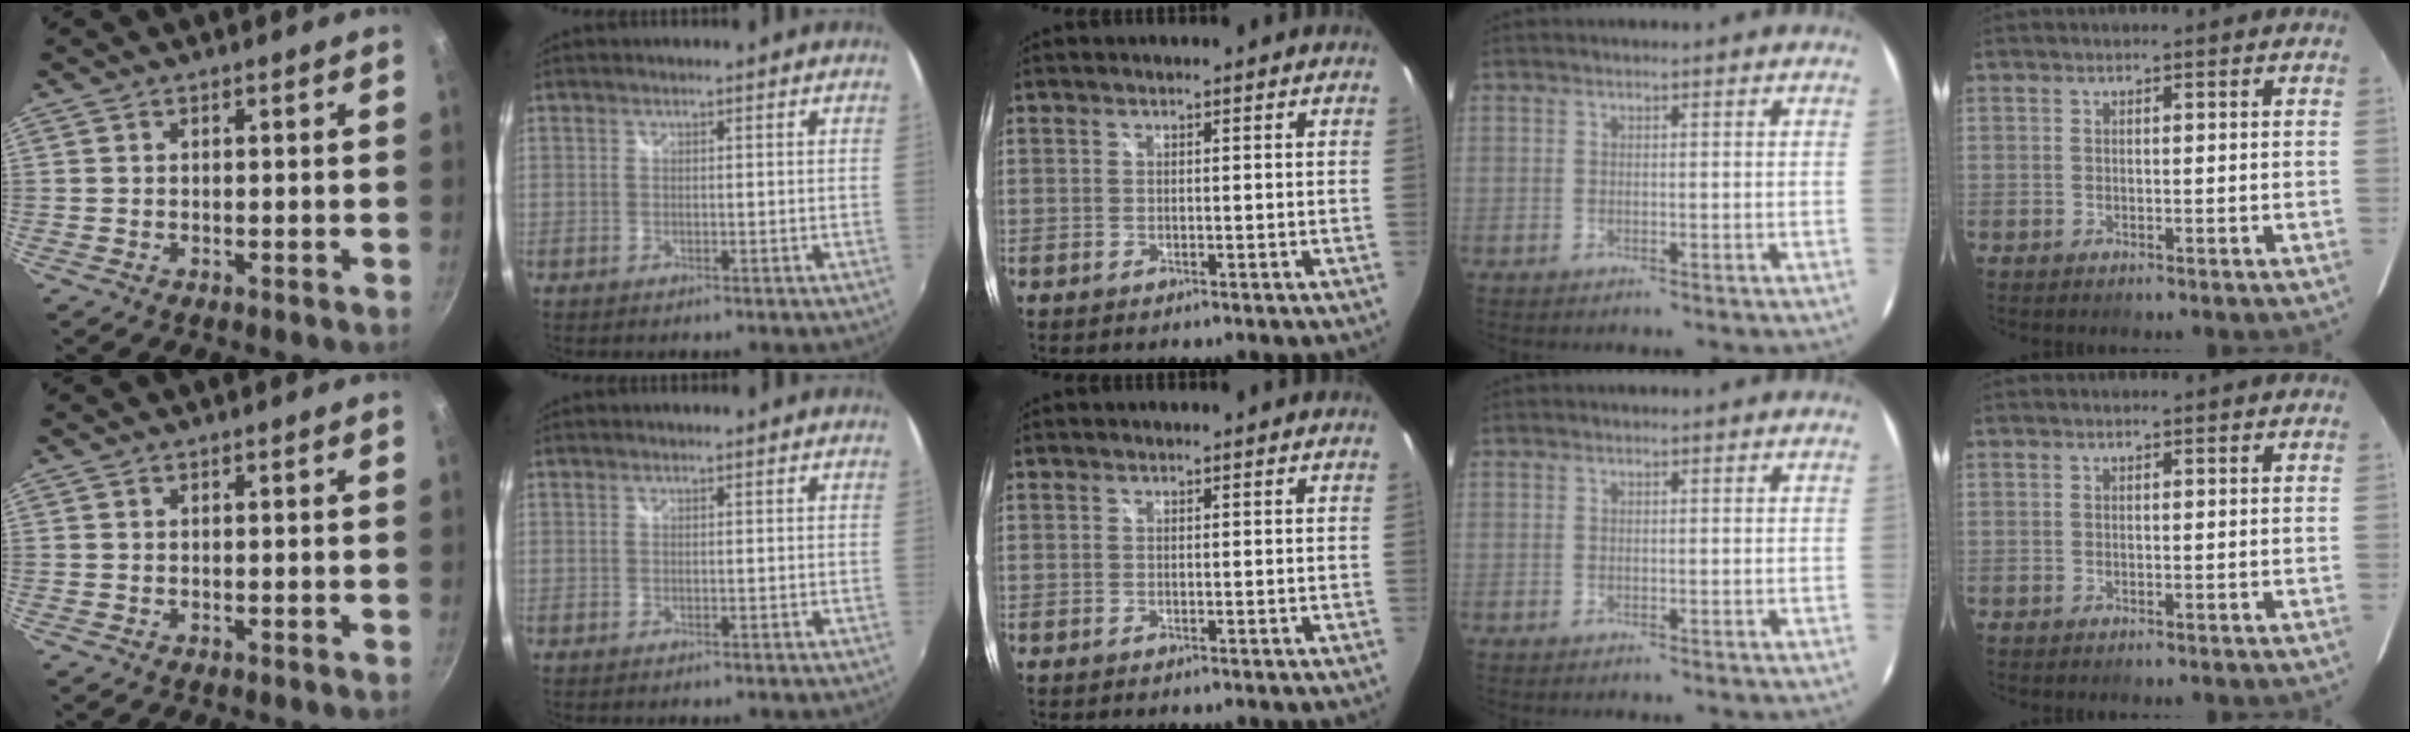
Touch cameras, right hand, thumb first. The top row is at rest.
{}